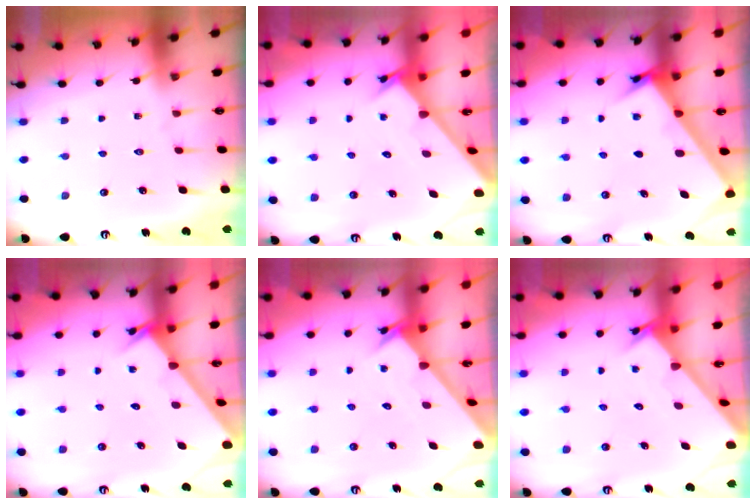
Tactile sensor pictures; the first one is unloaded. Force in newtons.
{"total": 2.4, "press": 2.4, "slide": 0.2}
{"total": 3.4, "press": 3.4, "slide": 0.4}
{"total": 2.3, "press": 2.3, "slide": 0.2}
{"total": 2.9, "press": 2.9, "slide": 0.1}
{"total": 2.5, "press": 2.5, "slide": 0.2}